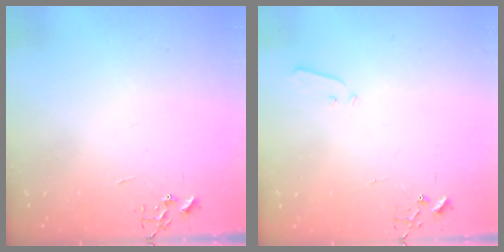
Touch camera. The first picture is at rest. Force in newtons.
{"total": 3.6, "press": 3.5, "slide": 0.6}